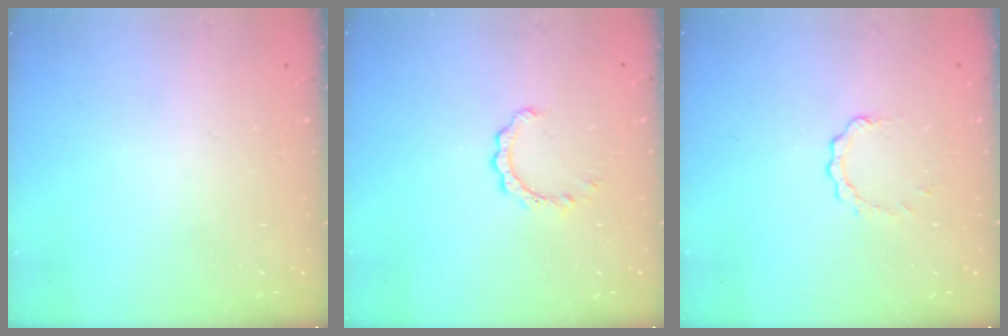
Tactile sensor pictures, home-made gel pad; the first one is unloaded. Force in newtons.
{"total": 2.7, "press": 2.7, "slide": 0.0}
{"total": 2.7, "press": 2.7, "slide": 0.3}